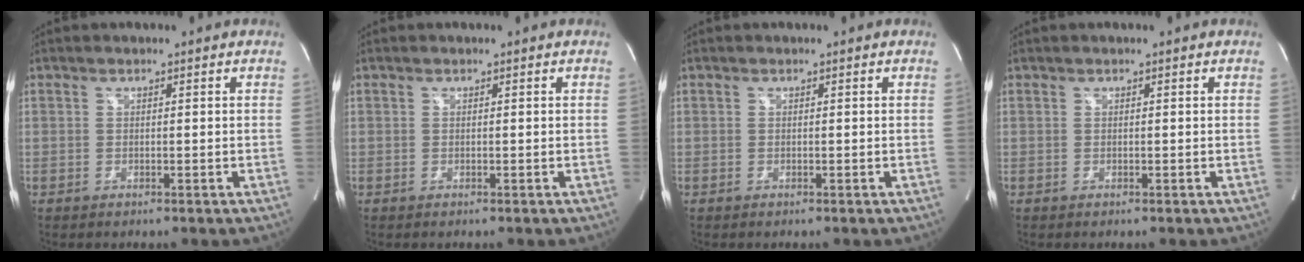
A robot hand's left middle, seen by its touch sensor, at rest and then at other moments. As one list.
[{"total": 0.0}, {"total": 0.0}, {"total": 0.0}]